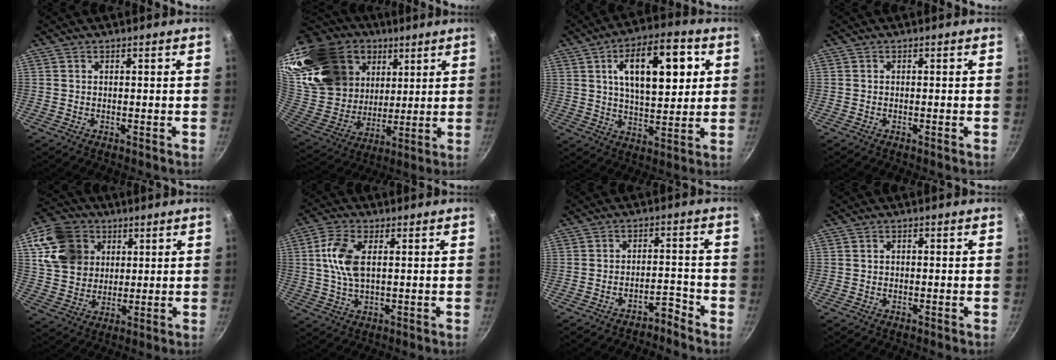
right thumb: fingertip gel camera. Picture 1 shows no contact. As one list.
[{"total": 29.1, "force": [15.5, 20.5, 13.6], "torque": [-0.255, -0.037, 0.304]}, {"total": 17.0, "force": [4.9, 8.0, 14.2], "torque": [-0.186, -0.008, 0.074]}, {"total": 0.5, "force": [-0.3, 0.0, 0.4], "torque": [-0.010, 0.002, -0.007]}, {"total": 14.3, "force": [5.4, 11.4, 6.6], "torque": [-0.097, -0.004, 0.101]}, {"total": 8.4, "force": [1.7, 4.2, 7.1], "torque": [-0.144, 0.007, 0.032]}, {"total": 3.9, "force": [-3.4, 1.2, 1.6], "torque": [-0.013, 0.043, -0.053]}, {"total": 0.7, "force": [-0.1, 0.5, 0.4], "torque": [-0.007, 0.006, -0.002]}]